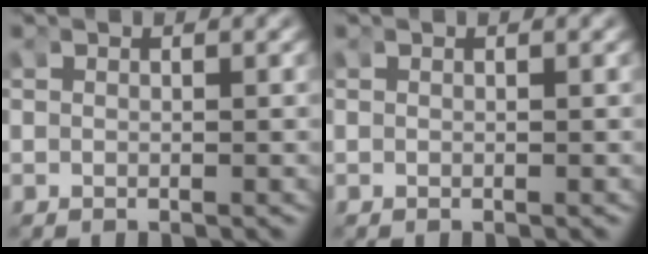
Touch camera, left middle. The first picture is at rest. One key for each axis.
{"total": 0.0}